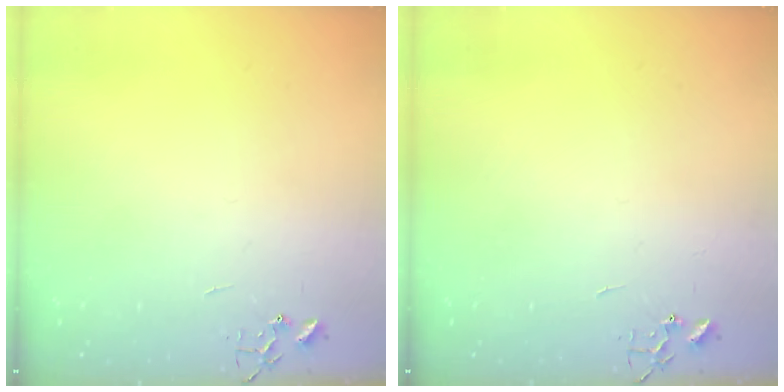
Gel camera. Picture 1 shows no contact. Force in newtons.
{"total": 0.0}